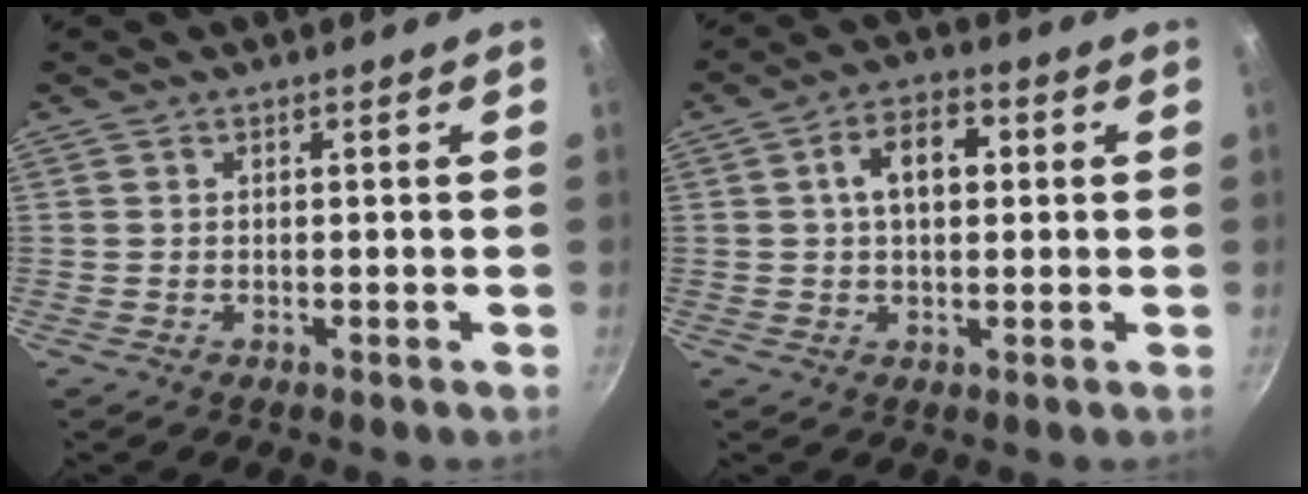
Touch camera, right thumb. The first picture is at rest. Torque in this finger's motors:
{"motor_torque": [0.30, 1.61, 0.84, -0.37, 0.02]}